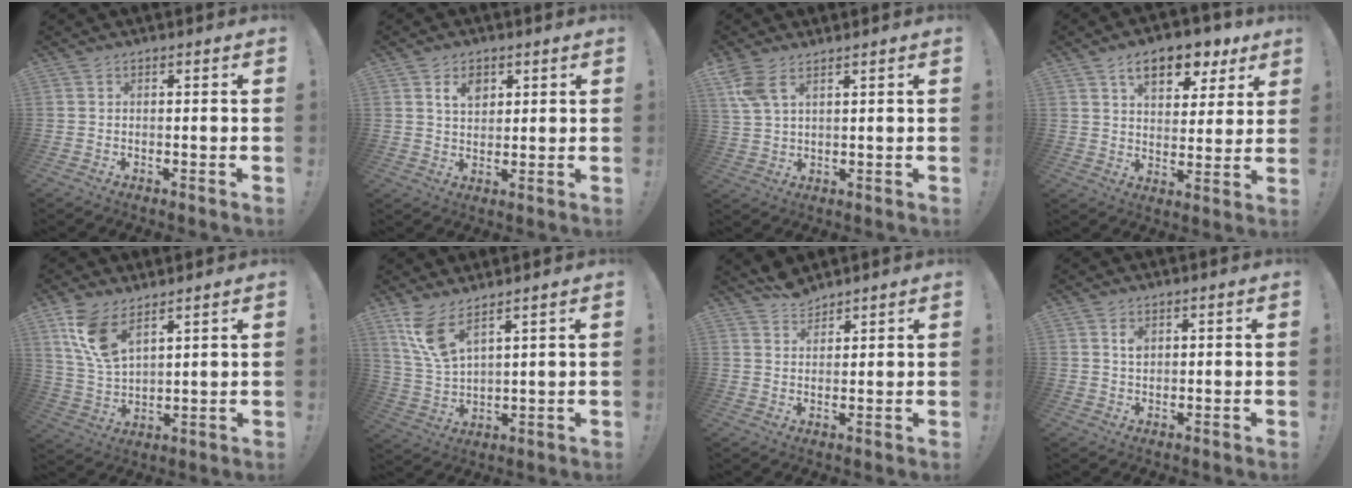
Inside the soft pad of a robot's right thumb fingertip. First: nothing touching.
{"total": 5.8, "force": [2.8, 3.9, 3.2], "torque": [-0.047, -0.004, 0.048]}
{"total": 6.8, "force": [4.3, 2.8, 4.4], "torque": [-0.090, -0.012, 0.085]}
{"total": 11.9, "force": [6.9, 6.5, 7.1], "torque": [-0.106, -0.032, 0.122]}
{"total": 11.1, "force": [7.3, 5.0, 6.7], "torque": [-0.146, -0.028, 0.141]}
{"total": 9.9, "force": [6.6, 3.4, 6.5], "torque": [-0.136, -0.029, 0.127]}
{"total": 5.1, "force": [4.6, 2.0, 0.9], "torque": [-0.005, -0.026, 0.082]}
{"total": 2.6, "force": [1.2, 1.9, 1.4], "torque": [-0.014, -0.004, 0.018]}